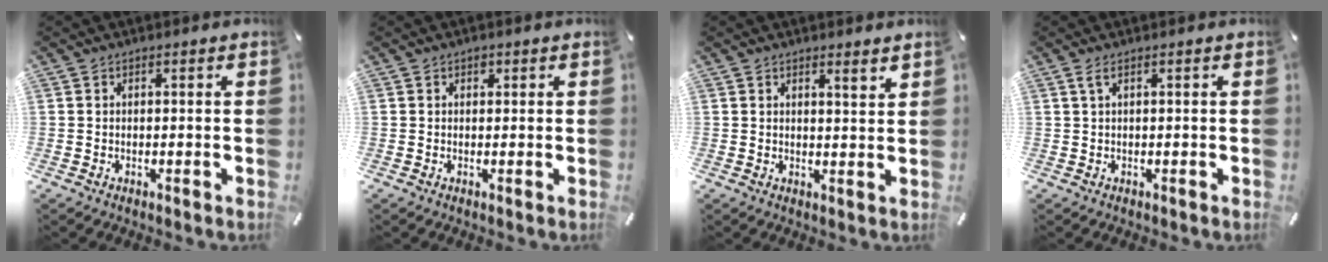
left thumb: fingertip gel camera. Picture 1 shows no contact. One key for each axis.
{"total": 0.9, "fx": 0.4, "fy": 0.8, "fz": 0.2, "tx": -0.003, "ty": 0.003, "tz": 0.007}
{"total": 2.4, "fx": 2.2, "fy": 0.0, "fz": 1.0, "tx": -0.014, "ty": -0.016, "tz": 0.037}
{"total": 1.4, "fx": 0.4, "fy": 0.2, "fz": 1.4, "tx": -0.028, "ty": 0.001, "tz": 0.007}